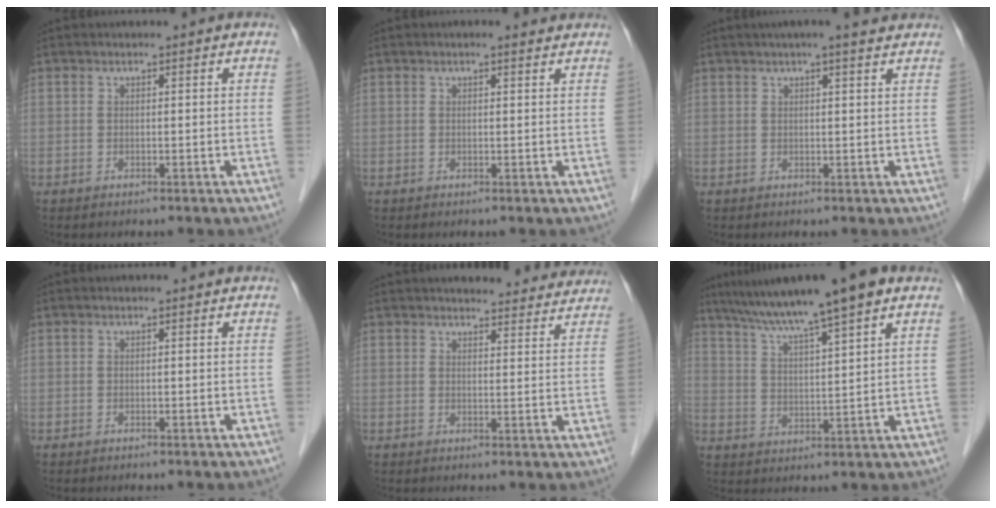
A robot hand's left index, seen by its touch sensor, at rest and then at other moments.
{"total": 1.6, "force": [1.3, 0.5, 0.8], "torque": [-0.016, 0.010, 0.016]}
{"total": 6.1, "force": [5.0, 0.5, 3.5], "torque": [-0.050, 0.023, 0.061]}
{"total": 0.0}
{"total": 16.0, "force": [15.1, 3.3, 4.0], "torque": [-0.024, 0.003, 0.169]}
{"total": 12.9, "force": [9.6, -0.3, 8.7], "torque": [-0.146, 0.025, 0.155]}